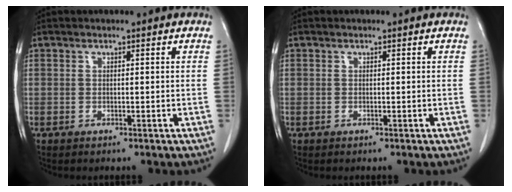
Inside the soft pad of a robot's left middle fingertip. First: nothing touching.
{"total": 0.0}